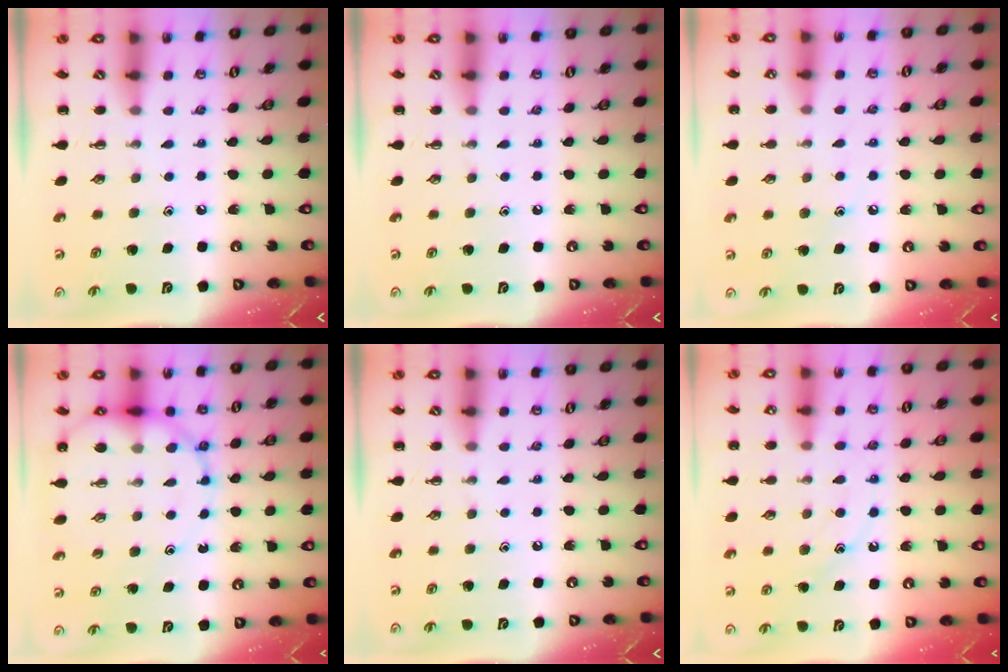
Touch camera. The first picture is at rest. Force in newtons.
{"total": 0.0}
{"total": 6.7, "press": 6.4, "slide": 1.8}
{"total": 14.7, "press": 14.0, "slide": 4.6}
{"total": 0.0}
{"total": 11.5, "press": 11.4, "slide": 1.1}